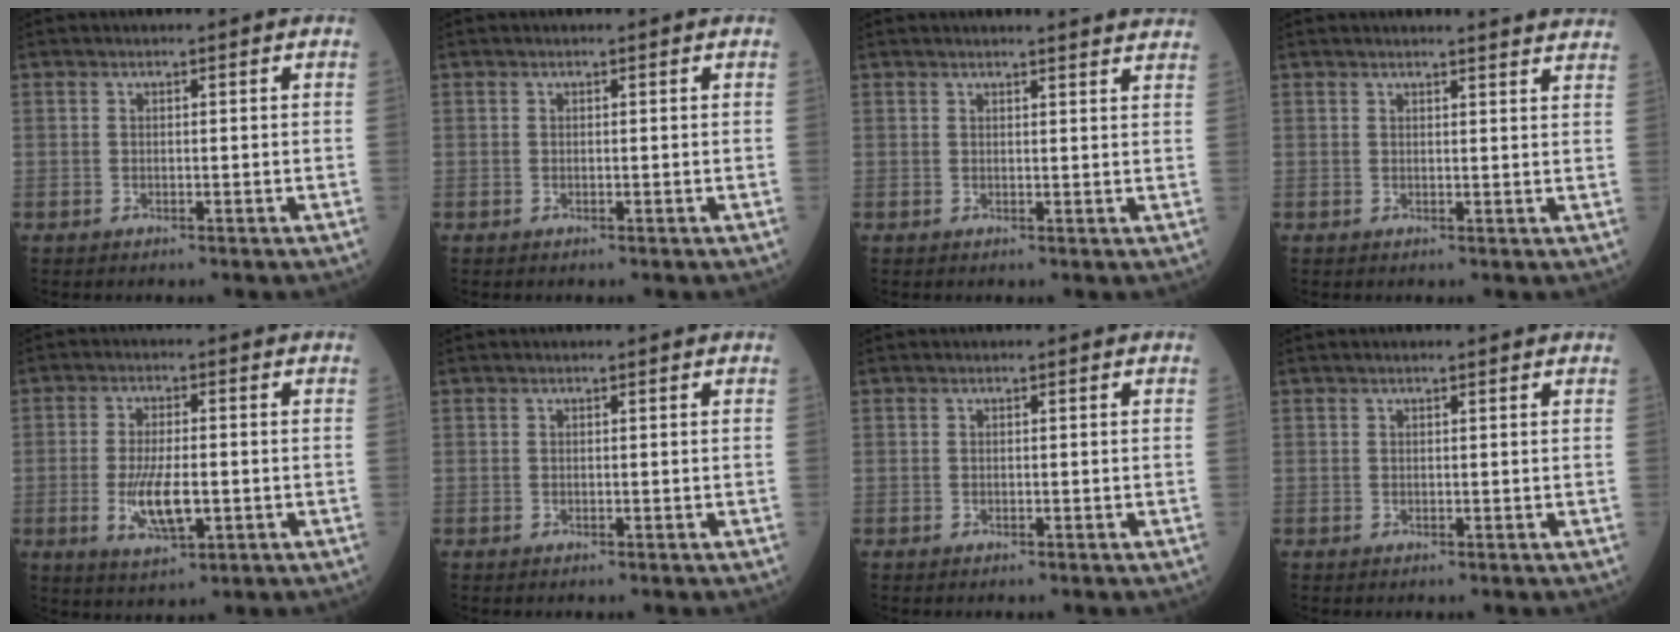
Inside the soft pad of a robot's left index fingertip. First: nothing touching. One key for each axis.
{"total": 0.0}
{"total": 6.2, "fx": 6.0, "fy": -0.4, "fz": 1.1, "tx": -0.002, "ty": -0.009, "tz": 0.040}
{"total": 7.4, "fx": 7.3, "fy": -0.4, "fz": 1.2, "tx": -0.002, "ty": -0.024, "tz": 0.054}
{"total": 7.1, "fx": -1.7, "fy": 2.2, "fz": 6.6, "tx": -0.133, "ty": -0.012, "tz": -0.025}
{"total": 0.0}
{"total": 0.0}
{"total": 0.0}